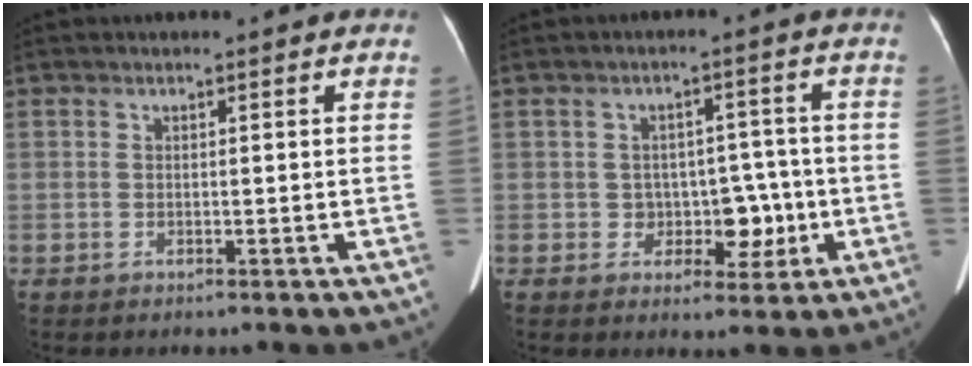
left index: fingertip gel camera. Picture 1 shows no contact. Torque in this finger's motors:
{"motor_torque": [0.04, 0.02, 0.06, 0.00]}